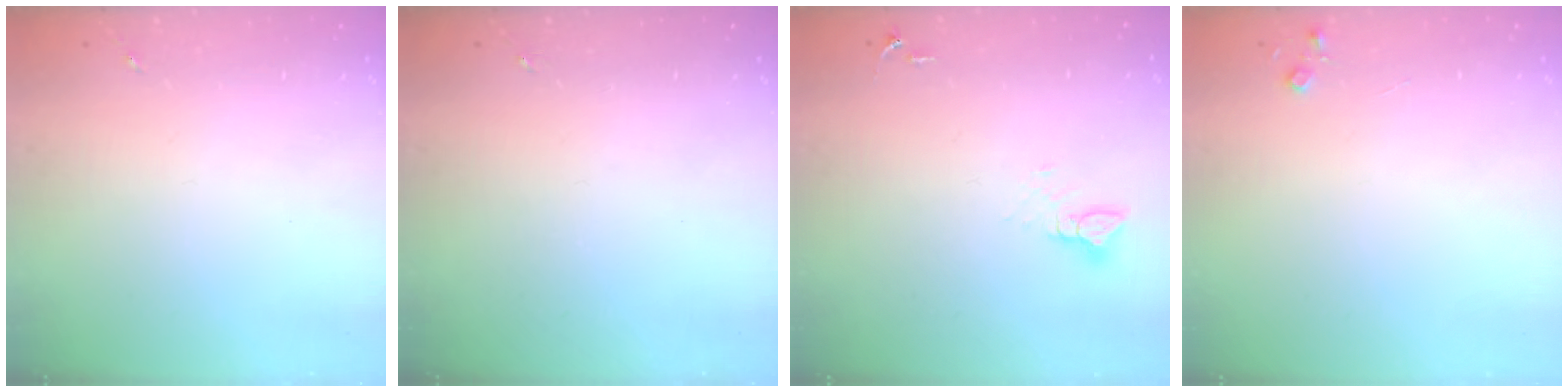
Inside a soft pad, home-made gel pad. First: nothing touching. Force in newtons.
{"total": 0.0}
{"total": 3.5, "press": 3.5, "slide": 0.2}
{"total": 3.6, "press": 3.6, "slide": 0.4}